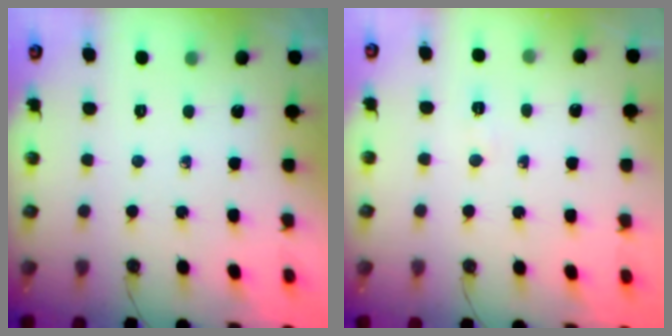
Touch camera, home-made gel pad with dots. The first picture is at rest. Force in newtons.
{"total": 2.4, "press": 2.3, "slide": 0.7}